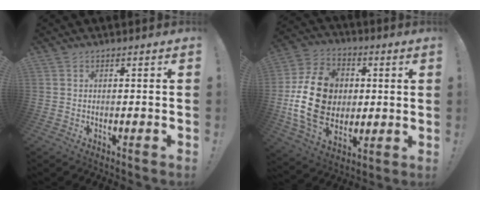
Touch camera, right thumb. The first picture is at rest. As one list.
[{"total": 21.6, "force": [0.3, 16.7, 13.7], "torque": [-0.229, 0.008, 0.018]}]